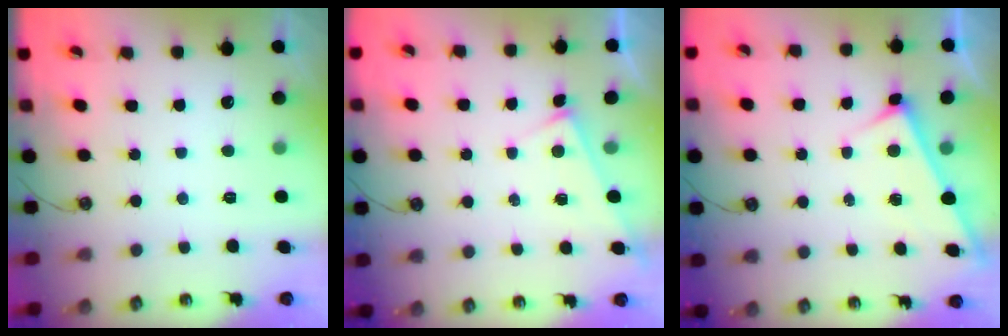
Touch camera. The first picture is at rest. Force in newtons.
{"total": 2.9, "press": 2.9, "slide": 0.2}
{"total": 5.4, "press": 5.4, "slide": 0.2}